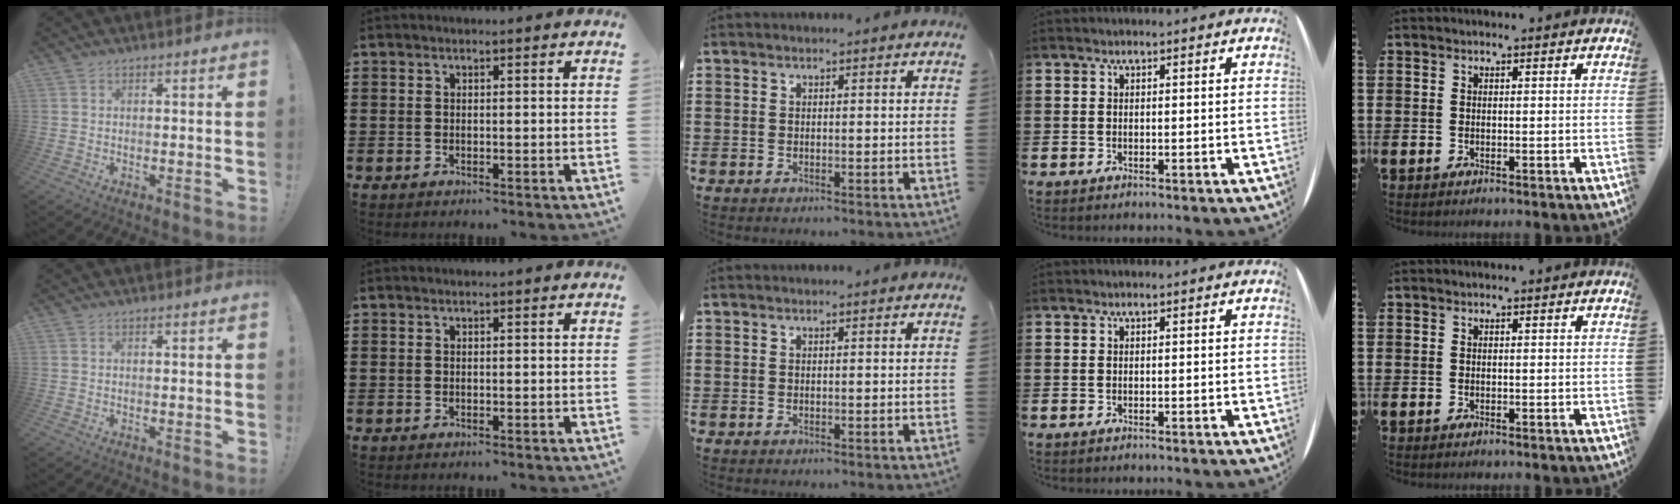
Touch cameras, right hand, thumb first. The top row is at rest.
{}